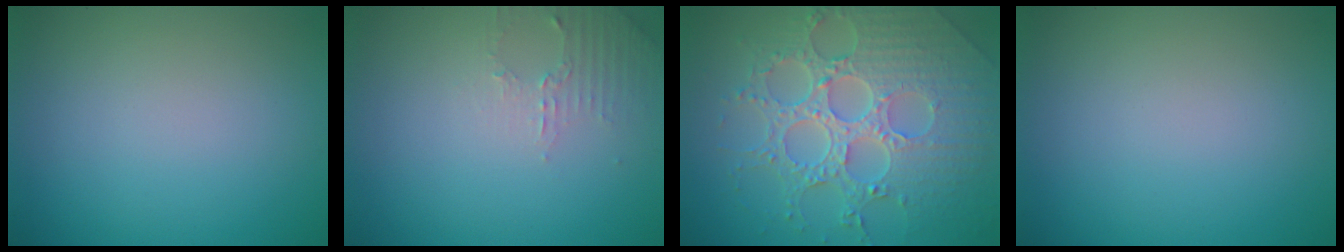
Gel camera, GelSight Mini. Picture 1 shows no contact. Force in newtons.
{"total": 1.8, "press": 1.7, "slide": 0.5}
{"total": 8.4, "press": 6.2, "slide": 5.7}
{"total": 0.0}